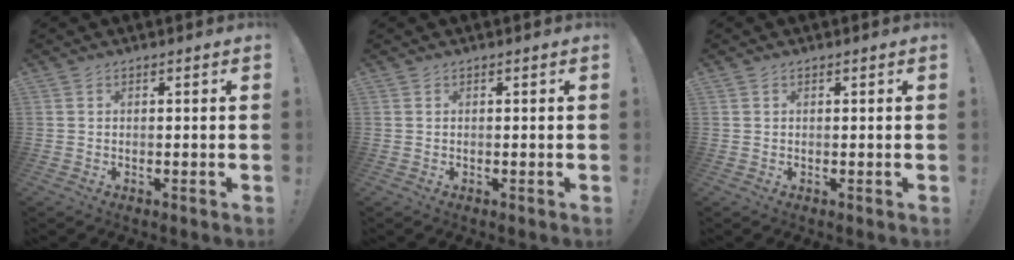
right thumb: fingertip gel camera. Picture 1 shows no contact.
{"total": 0.0}
{"total": 0.0}